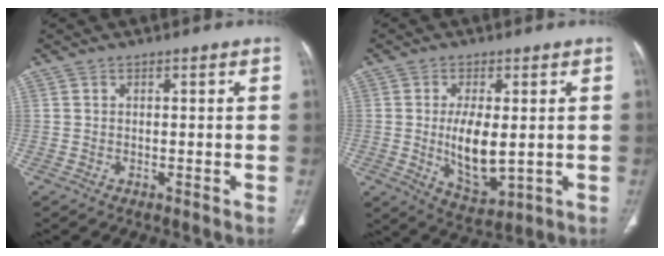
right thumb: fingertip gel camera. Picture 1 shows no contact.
{"total": 9.9, "force": [-0.1, 4.6, 8.8], "torque": [-0.148, -0.021, 0.012]}